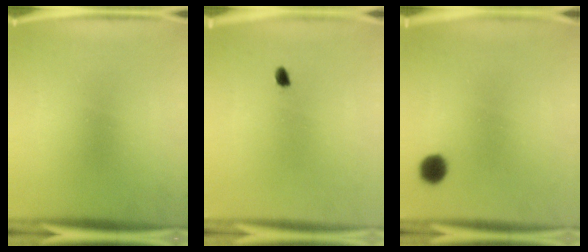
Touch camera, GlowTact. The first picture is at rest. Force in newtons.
{"total": 1.2}
{"total": 4.1}